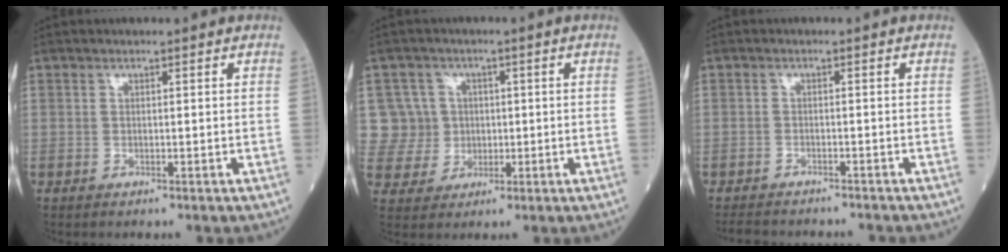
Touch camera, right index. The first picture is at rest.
{"total": 6.9, "force": [1.1, 6.8, 0.0], "torque": [0.004, 0.021, 0.026]}
{"total": 7.3, "force": [-6.8, 1.9, 2.0], "torque": [-0.025, -0.007, -0.096]}